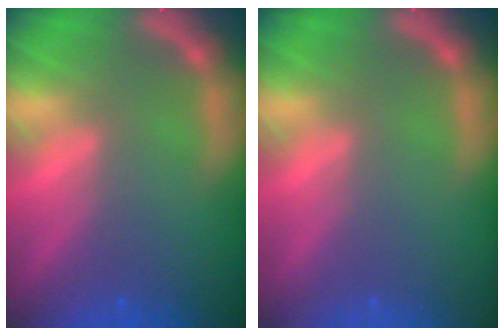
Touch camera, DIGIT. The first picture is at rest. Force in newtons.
{"total": 0.0}